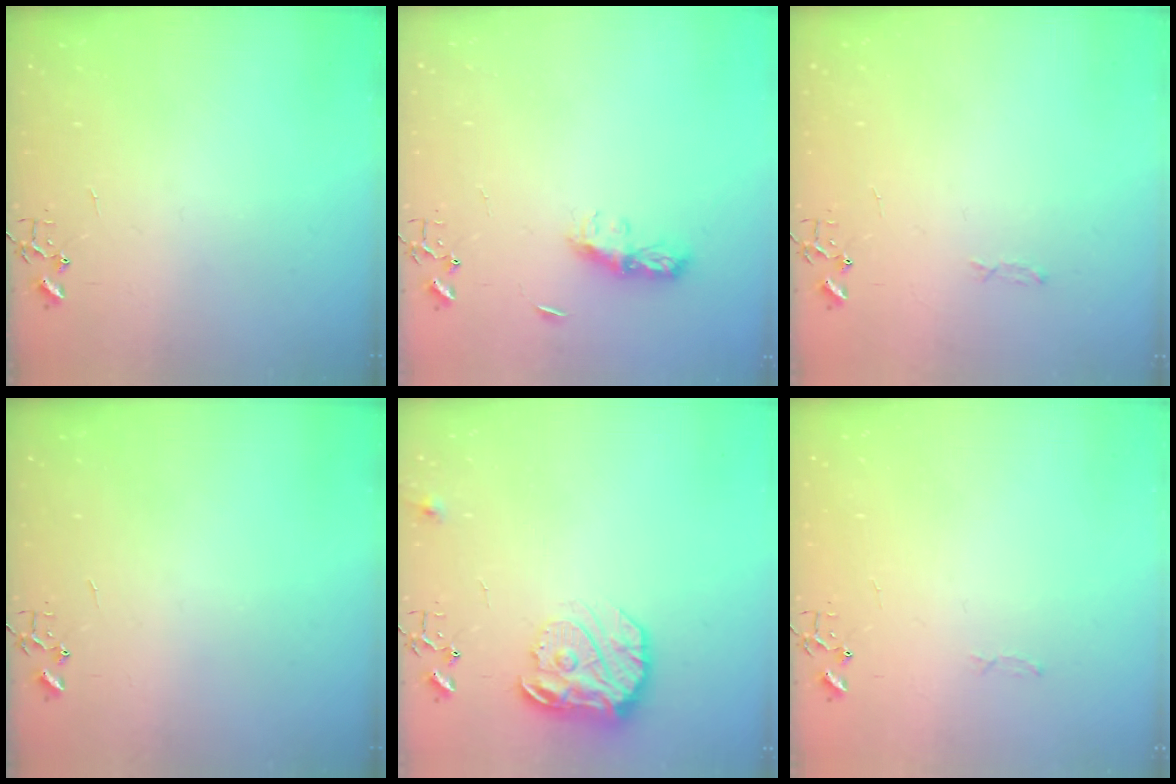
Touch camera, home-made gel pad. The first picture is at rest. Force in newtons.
{"total": 7.4, "press": 7.4, "slide": 0.4}
{"total": 3.3, "press": 3.3, "slide": 0.5}
{"total": 0.0}
{"total": 16.2, "press": 16.1, "slide": 1.4}
{"total": 2.8, "press": 2.8, "slide": 0.4}